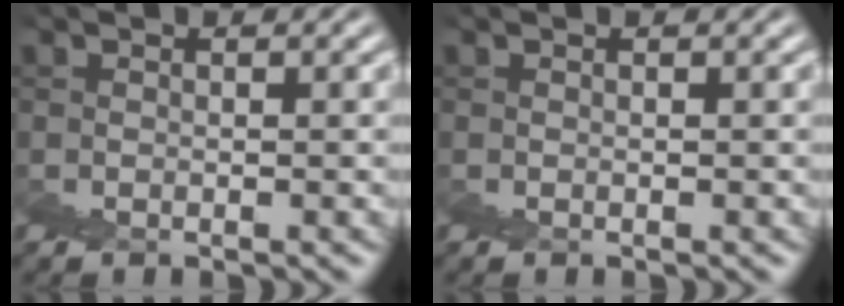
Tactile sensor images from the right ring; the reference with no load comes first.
{"total": 0.0}